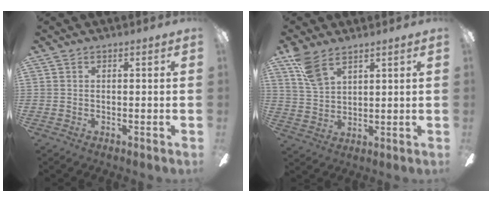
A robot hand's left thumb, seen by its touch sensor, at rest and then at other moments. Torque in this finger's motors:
{"motor_torque": [0.28, -0.19, 0.75, -0.44, 0.05]}